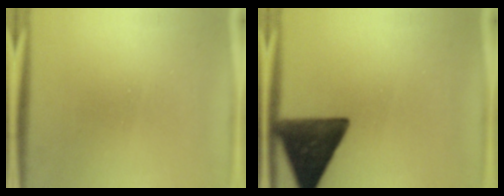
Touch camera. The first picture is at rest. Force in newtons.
{"total": 14.5}